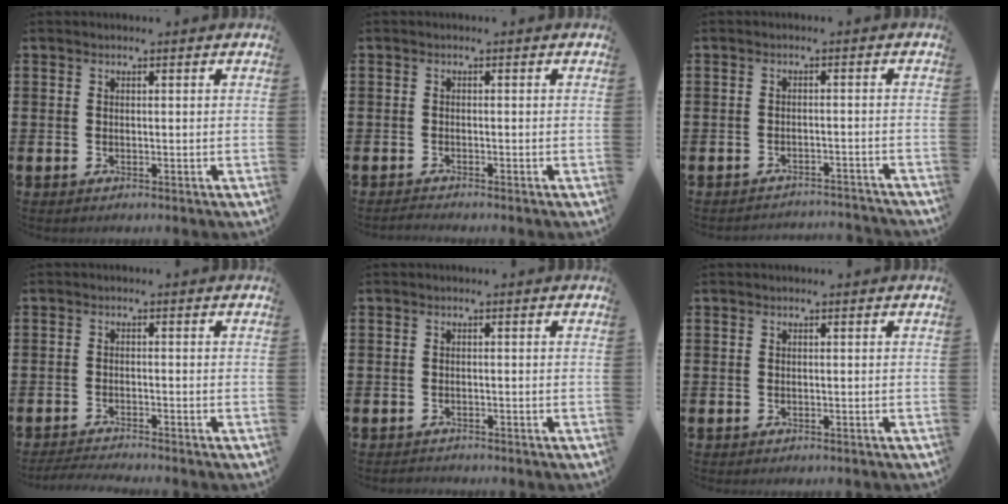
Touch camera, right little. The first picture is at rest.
{"total": 0.7, "force": [-0.7, 0.0, 0.2], "torque": [-0.004, -0.002, -0.013]}
{"total": 1.8, "force": [-1.8, -0.1, -0.1], "torque": [-0.003, 0.004, -0.039]}
{"total": 1.3, "force": [-1.3, -0.3, 0.2], "torque": [-0.001, 0.005, -0.026]}
{"total": 0.0}
{"total": 0.0}